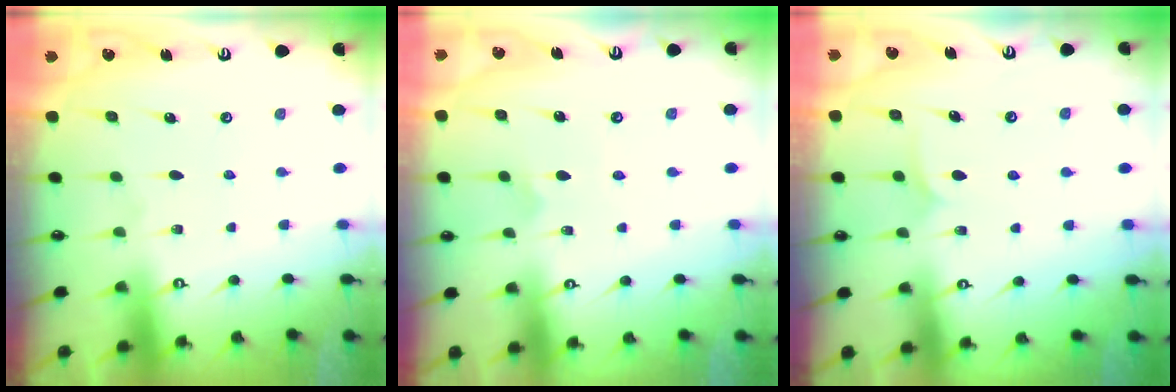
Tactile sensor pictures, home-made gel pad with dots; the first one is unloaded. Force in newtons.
{"total": 2.9, "press": 2.9, "slide": 0.4}
{"total": 5.8, "press": 5.8, "slide": 0.3}